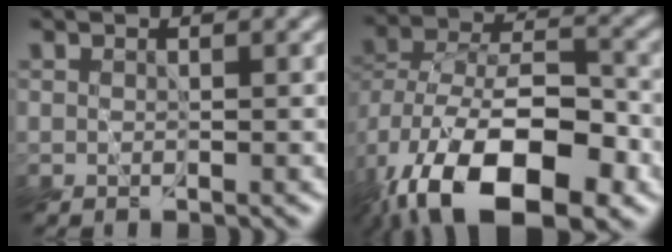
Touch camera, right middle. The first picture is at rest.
{"total": 15.4, "force": [-8.3, 7.9, 10.3], "torque": [-0.189, -0.018, -0.136]}